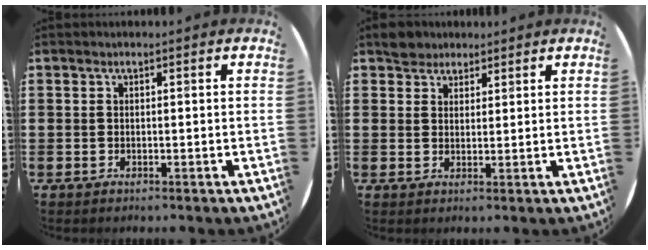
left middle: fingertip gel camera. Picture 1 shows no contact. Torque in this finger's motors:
{"motor_torque": [0.38, -0.30, 0.01, 0.02]}